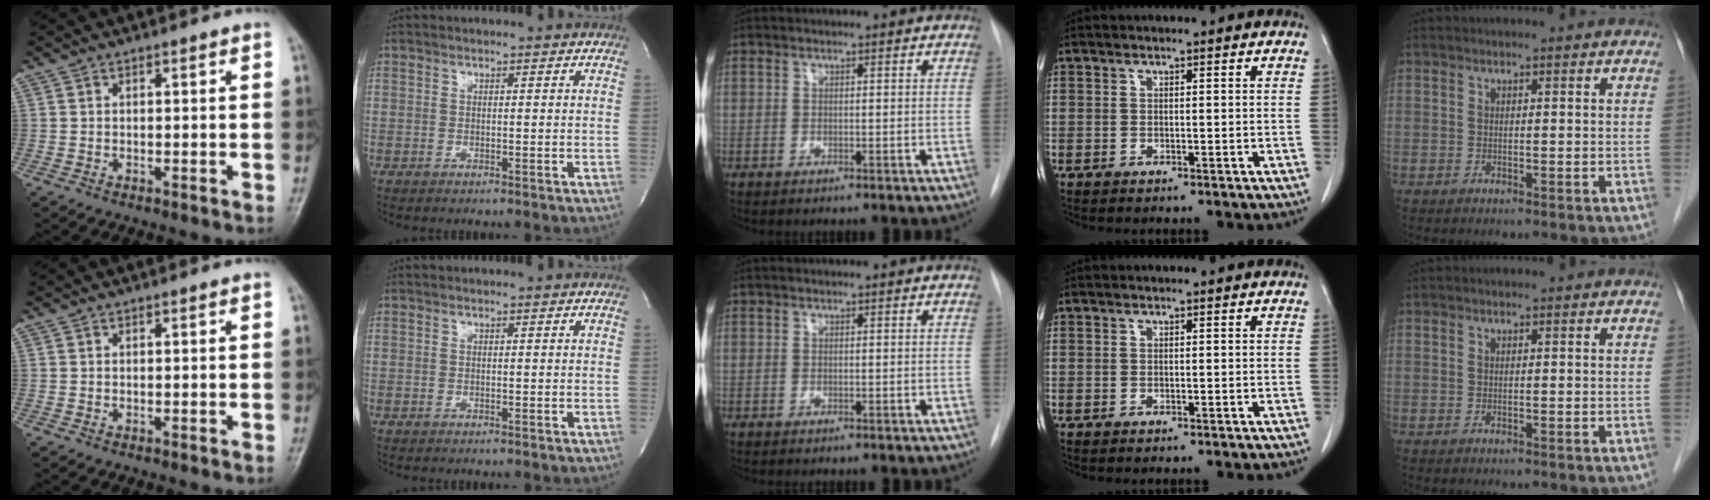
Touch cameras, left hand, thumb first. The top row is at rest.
{}